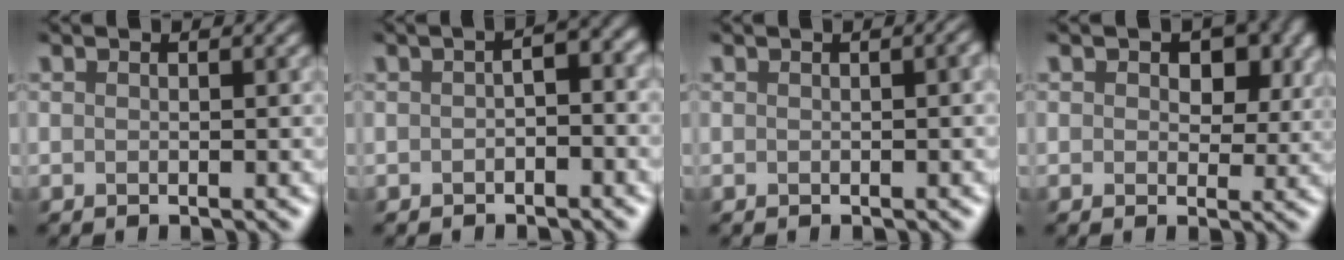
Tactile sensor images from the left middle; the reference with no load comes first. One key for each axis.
{"total": 2.4, "fx": -1.2, "fy": 1.0, "fz": 1.9, "tx": -0.029, "ty": 0.007, "tz": -0.021}
{"total": 1.7, "fx": -0.4, "fy": 0.8, "fz": 1.5, "tx": -0.003, "ty": 0.011, "tz": -0.010}
{"total": 5.8, "fx": 1.9, "fy": 4.0, "fz": 3.7, "tx": -0.038, "ty": 0.017, "tz": 0.016}